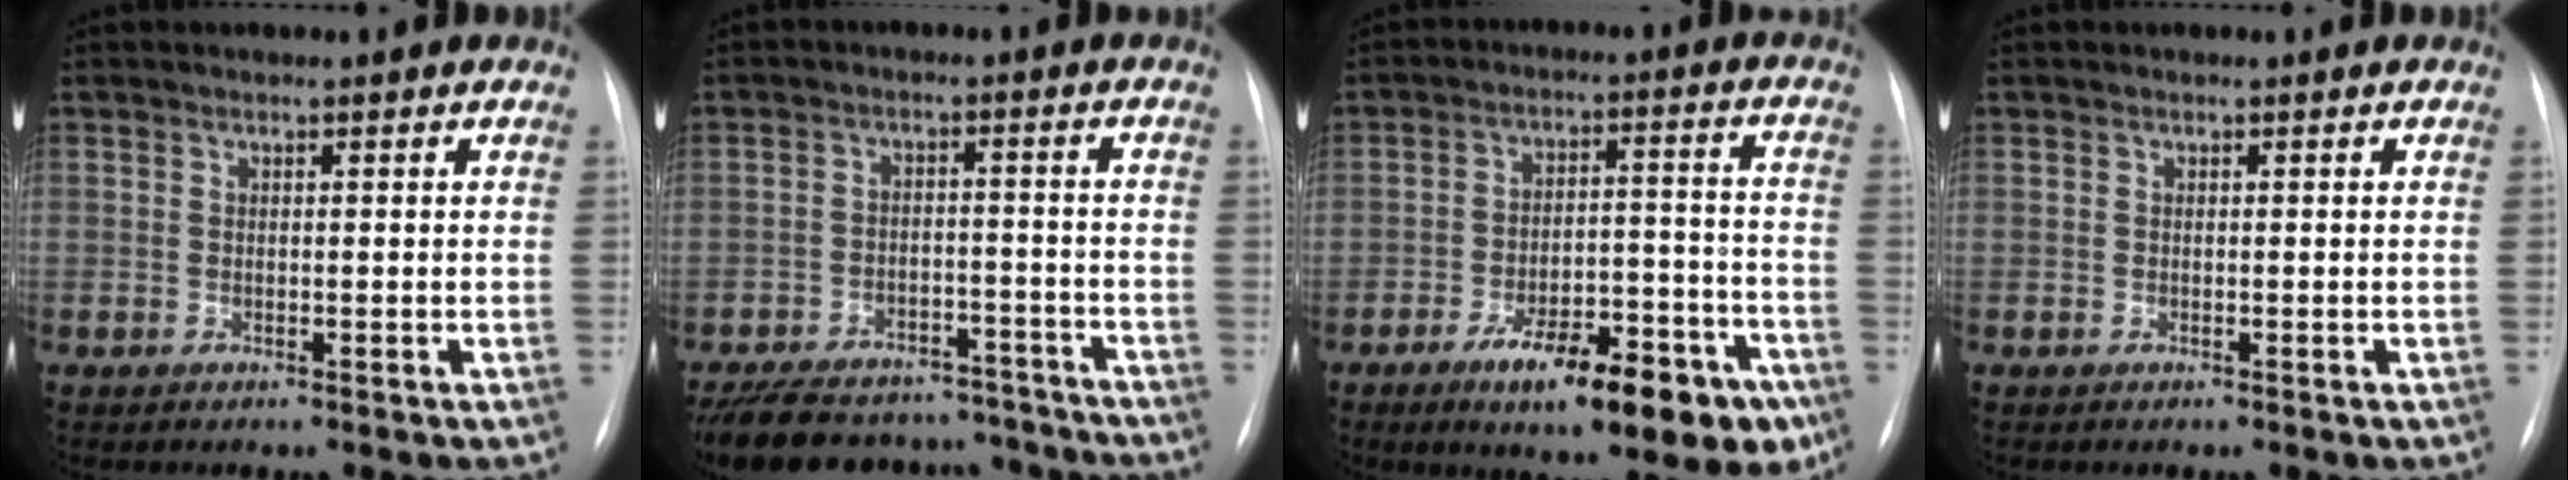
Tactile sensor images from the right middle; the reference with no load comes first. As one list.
[{"total": 19.7, "force": [-17.1, 7.2, 6.6], "torque": [-0.150, -0.001, -0.235]}, {"total": 15.7, "force": [-9.1, 5.3, 11.5], "torque": [-0.134, 0.021, -0.126]}, {"total": 0.0}]